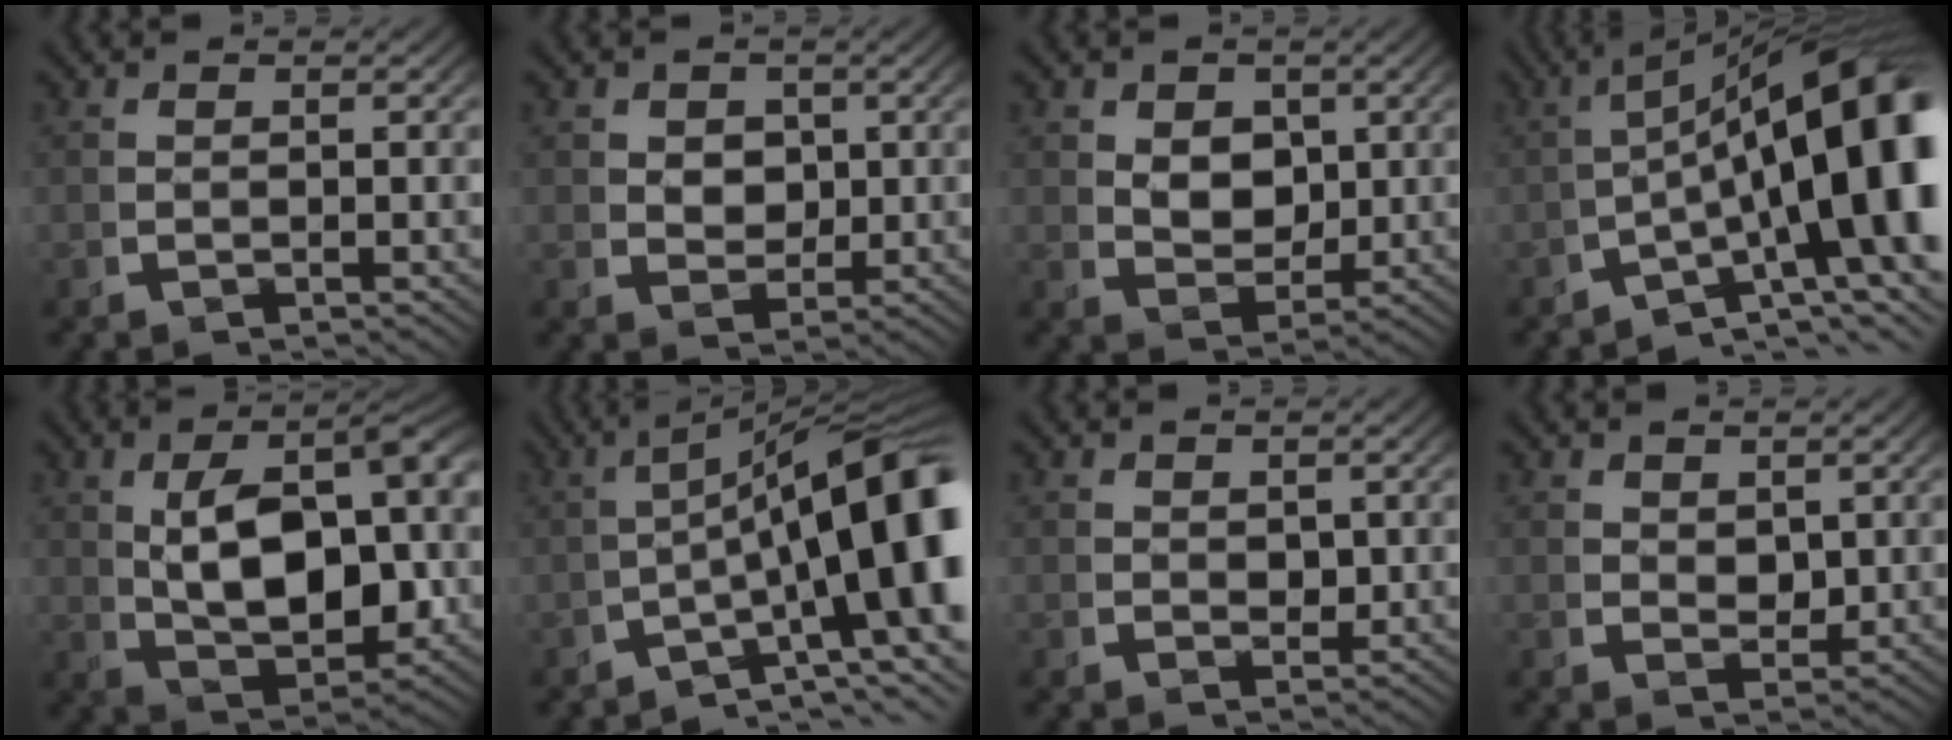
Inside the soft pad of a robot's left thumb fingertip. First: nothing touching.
{"total": 3.4, "force": [0.7, 2.8, 1.8], "torque": [-0.030, -0.024, 0.025]}
{"total": 4.4, "force": [1.0, 3.2, 2.8], "torque": [-0.052, -0.031, 0.034]}
{"total": 19.1, "force": [-1.3, 10.4, 16.0], "torque": [-0.206, -0.038, -0.012]}
{"total": 11.3, "force": [0.0, 6.4, 9.3], "torque": [-0.152, -0.018, 0.015]}
{"total": 15.8, "force": [-1.6, 8.1, 13.4], "torque": [-0.173, -0.038, -0.014]}
{"total": 1.2, "force": [0.5, 0.9, 0.6], "torque": [-0.001, -0.009, 0.017]}
{"total": 1.7, "force": [1.0, 0.9, 0.9], "torque": [-0.007, -0.011, 0.027]}